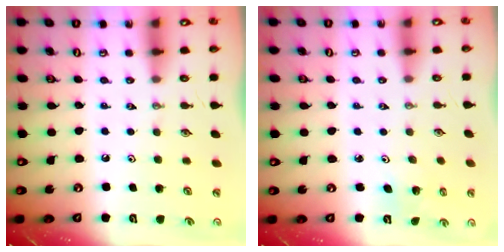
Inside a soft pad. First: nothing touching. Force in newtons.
{"total": 2.3, "press": 2.3, "slide": 0.2}